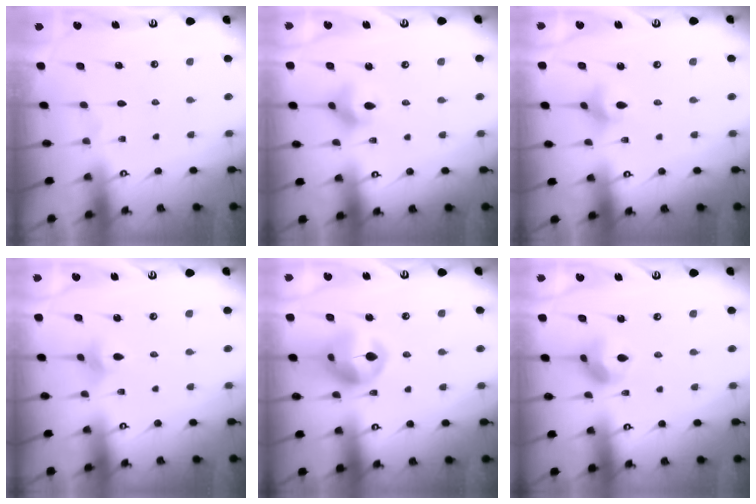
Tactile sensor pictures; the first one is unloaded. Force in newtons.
{"total": 6.5, "press": 6.1, "slide": 2.3}
{"total": 3.2, "press": 3.2, "slide": 0.4}
{"total": 3.1, "press": 3.0, "slide": 0.6}
{"total": 14.3, "press": 14.2, "slide": 1.7}
{"total": 8.5, "press": 8.5, "slide": 0.5}